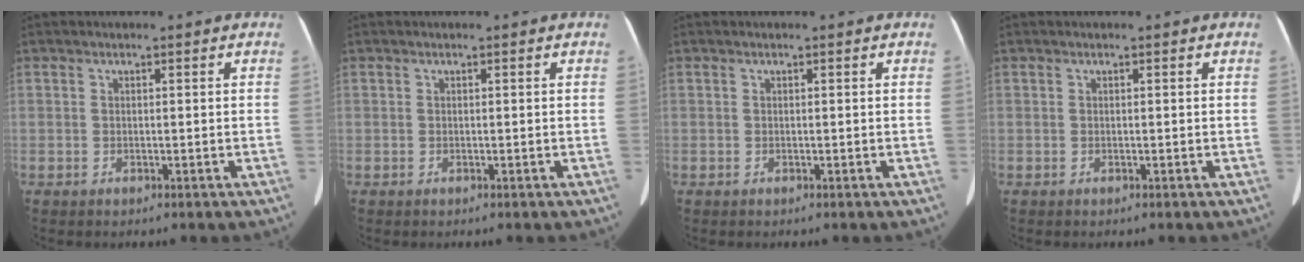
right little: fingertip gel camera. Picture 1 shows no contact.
{"total": 0.0}
{"total": 0.0}
{"total": 0.0}